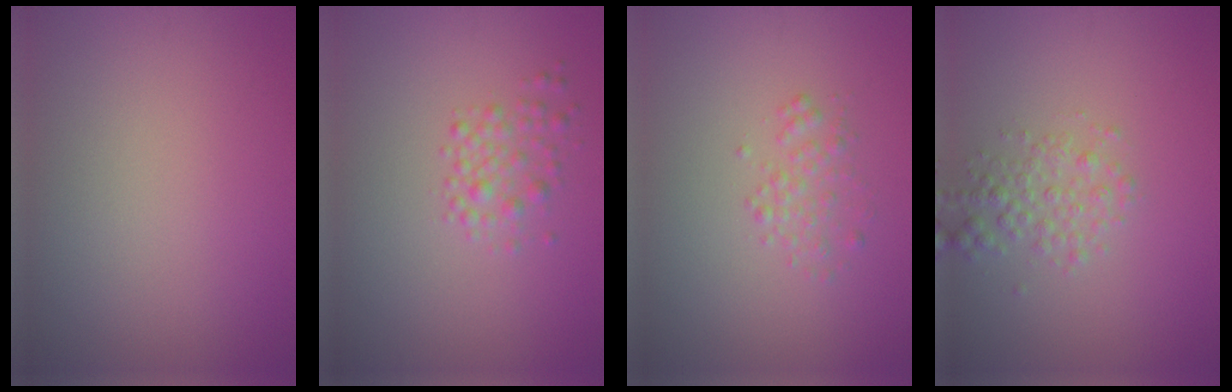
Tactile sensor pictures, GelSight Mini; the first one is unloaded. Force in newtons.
{"total": 2.0, "press": 2.0, "slide": 0.0}
{"total": 1.5, "press": 1.5, "slide": 0.0}
{"total": 2.2, "press": 2.2, "slide": 0.1}